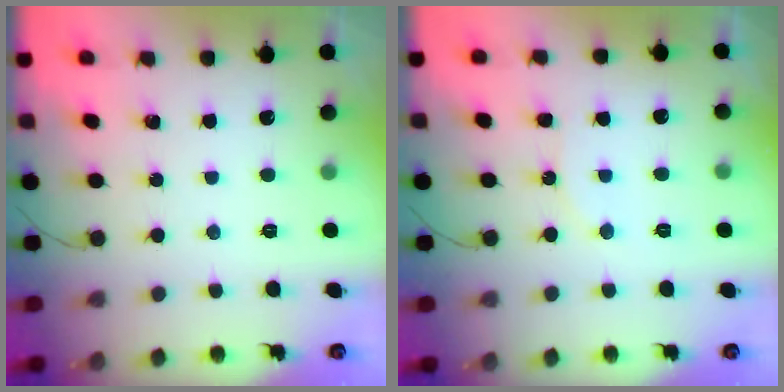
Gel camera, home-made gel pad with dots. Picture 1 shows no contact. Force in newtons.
{"total": 5.8, "press": 5.8, "slide": 0.6}